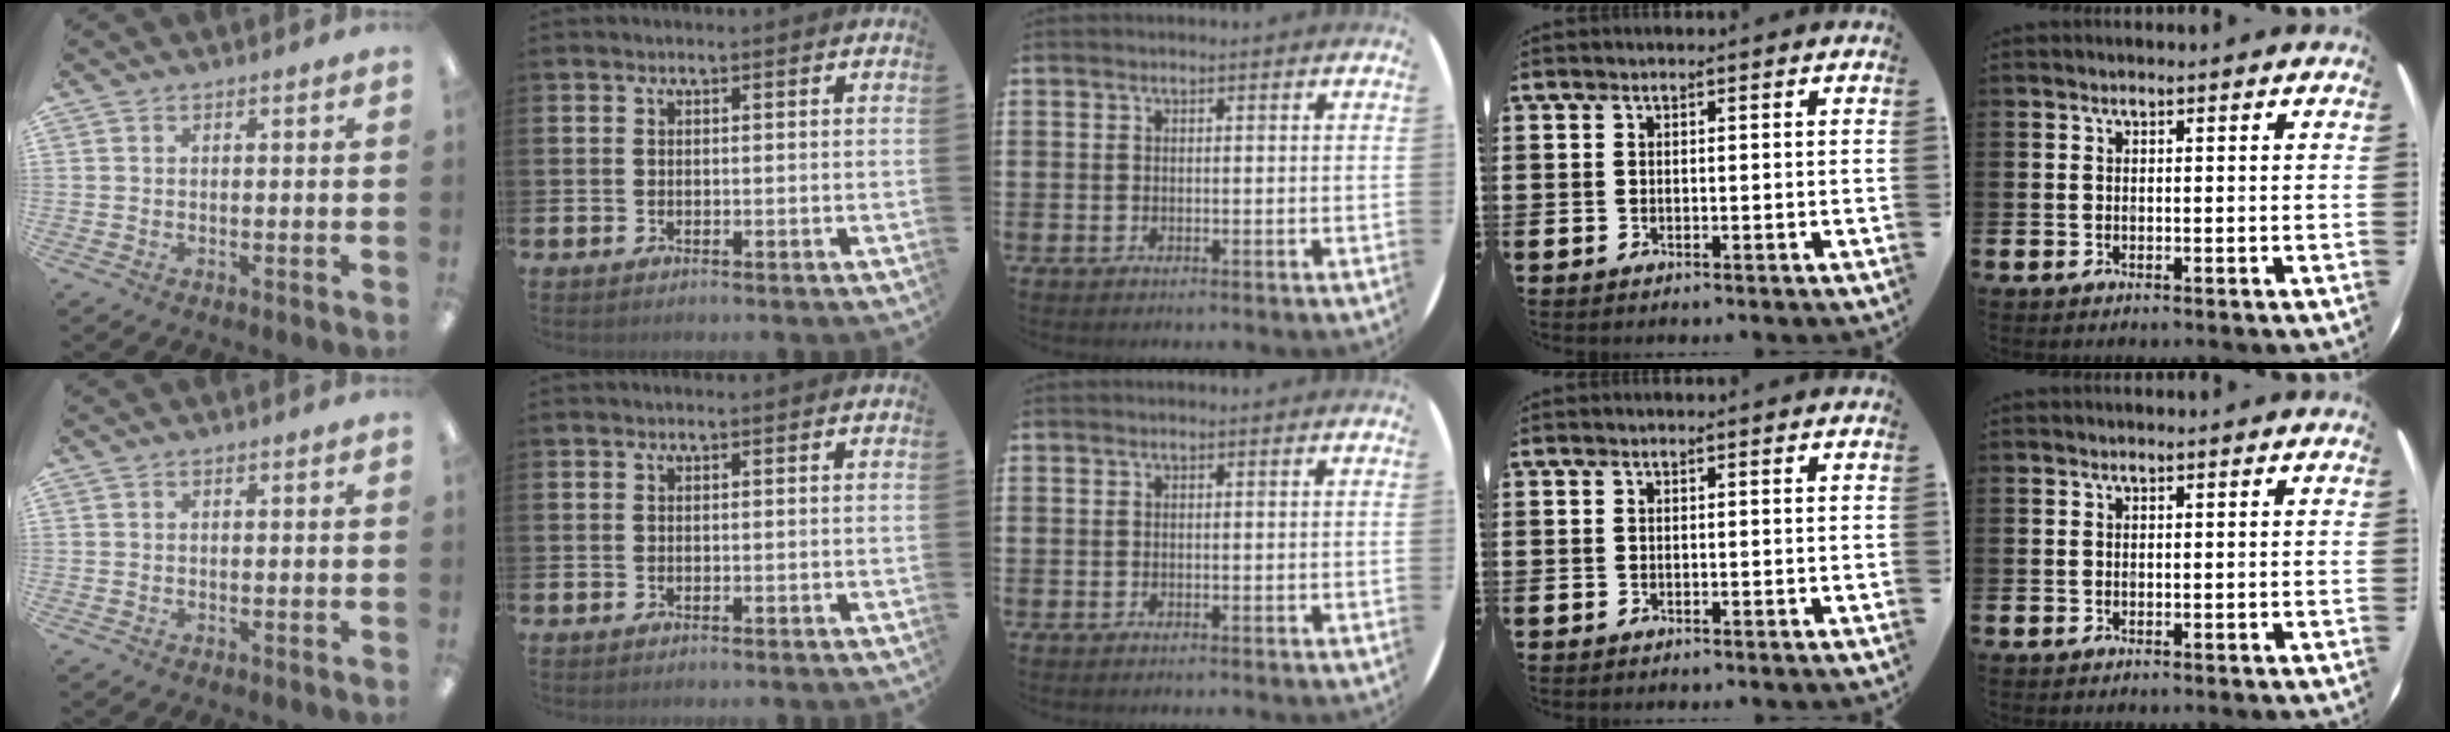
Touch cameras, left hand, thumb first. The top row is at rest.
{}